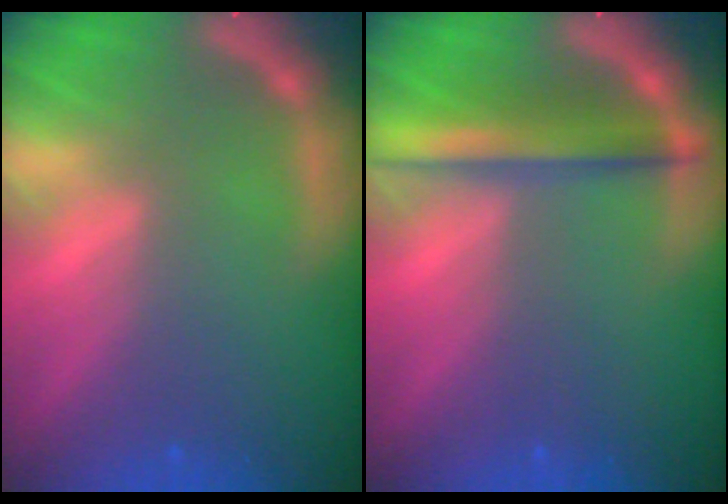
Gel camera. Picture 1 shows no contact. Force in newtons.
{"total": 4.4}